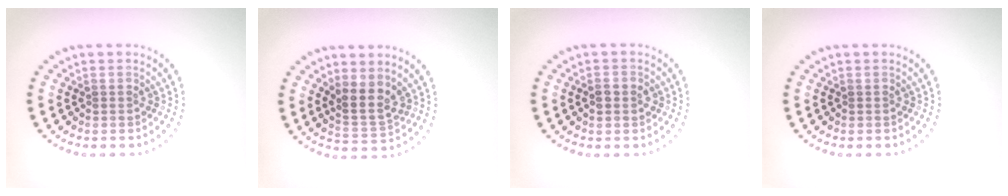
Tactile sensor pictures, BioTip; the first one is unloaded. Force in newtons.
{"total": 3.0, "press": 2.3, "slide": 1.8}
{"total": 1.2, "press": 1.2, "slide": 0.2}
{"total": 0.0}